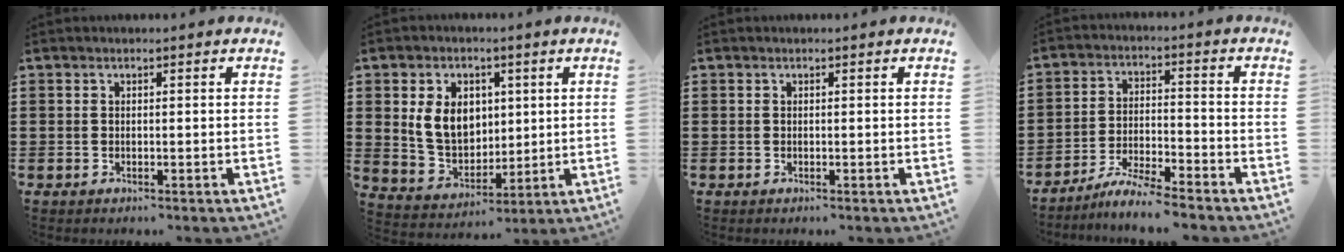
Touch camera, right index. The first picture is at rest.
{"total": 7.9, "force": [1.7, 6.0, 4.9], "torque": [-0.119, 0.010, 0.029]}
{"total": 0.0}
{"total": 5.4, "force": [-5.1, -0.7, 1.5], "torque": [-0.039, -0.009, -0.102]}